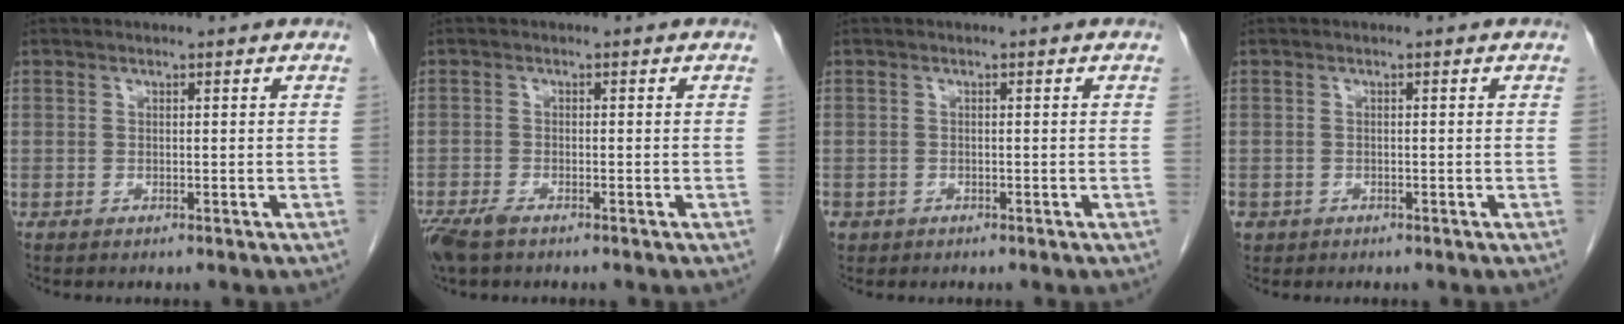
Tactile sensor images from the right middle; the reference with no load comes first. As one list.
[{"total": 4.4, "force": [-3.2, 1.4, 2.6], "torque": [-0.056, -0.011, -0.058]}, {"total": 1.7, "force": [-1.0, 1.3, 0.4], "torque": [-0.014, 0.000, -0.015]}, {"total": 1.8, "force": [-1.0, 1.4, 0.4], "torque": [-0.015, 0.000, -0.015]}]